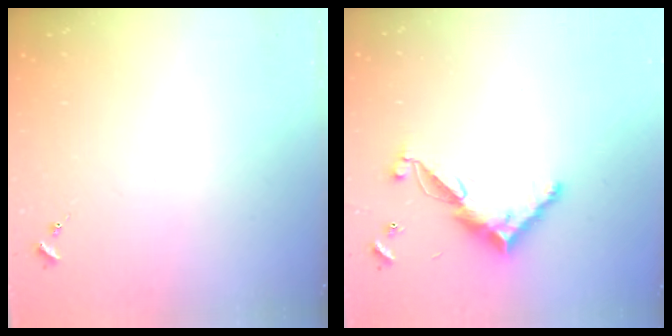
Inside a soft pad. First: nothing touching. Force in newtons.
{"total": 11.6, "press": 11.6, "slide": 0.4}